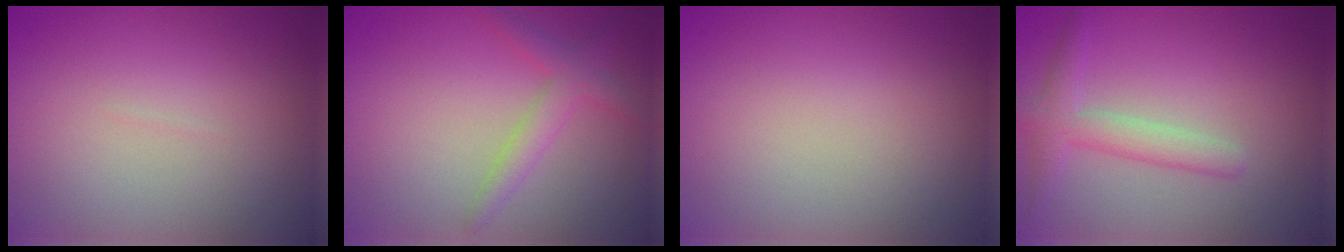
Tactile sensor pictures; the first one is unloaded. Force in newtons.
{"total": 2.6, "press": 2.6, "slide": 0.2}
{"total": 0.0}
{"total": 2.9, "press": 2.9, "slide": 0.1}